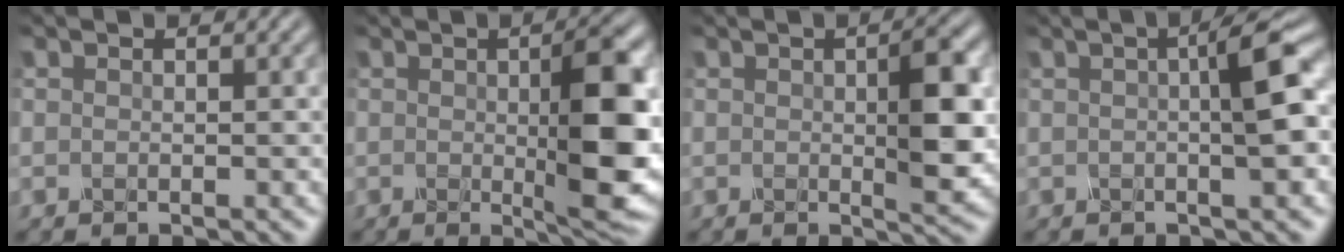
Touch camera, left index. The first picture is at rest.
{"total": 8.0, "force": [0.1, 1.5, 7.9], "torque": [-0.103, -0.005, 0.005]}
{"total": 5.0, "force": [0.3, 1.0, 4.9], "torque": [-0.067, 0.001, 0.005]}
{"total": 4.8, "force": [0.5, 0.6, 4.7], "torque": [-0.068, 0.011, 0.004]}